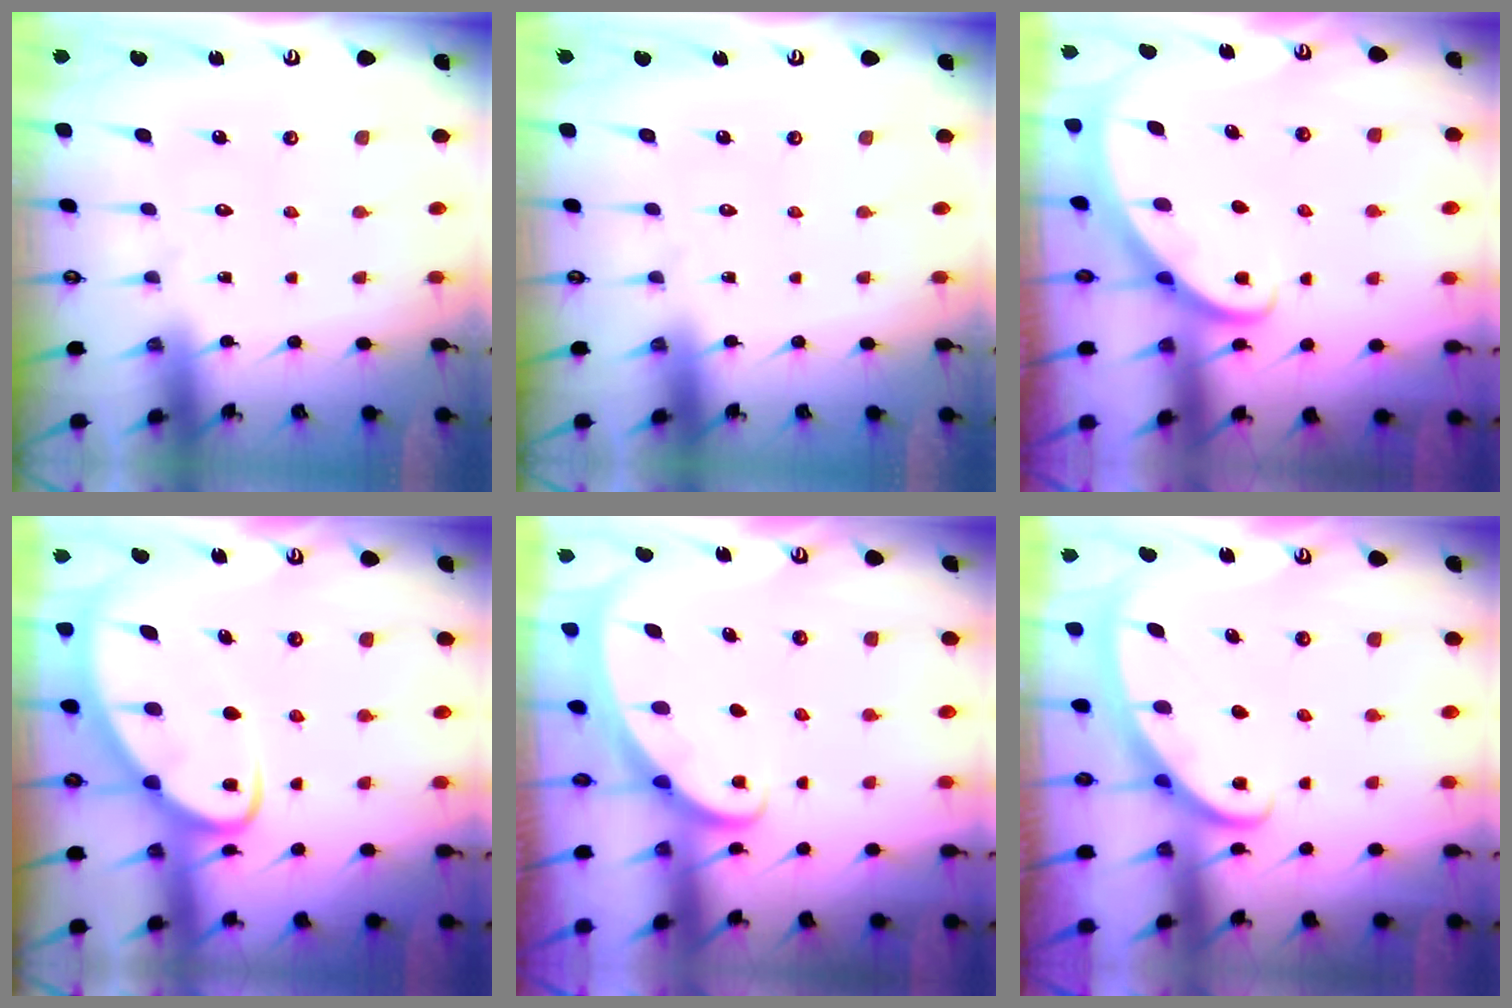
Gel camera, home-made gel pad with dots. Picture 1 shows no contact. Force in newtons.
{"total": 0.0}
{"total": 2.8, "press": 2.8, "slide": 0.2}
{"total": 6.7, "press": 6.7, "slide": 0.6}
{"total": 1.8, "press": 1.8, "slide": 0.1}
{"total": 2.9, "press": 2.9, "slide": 0.3}